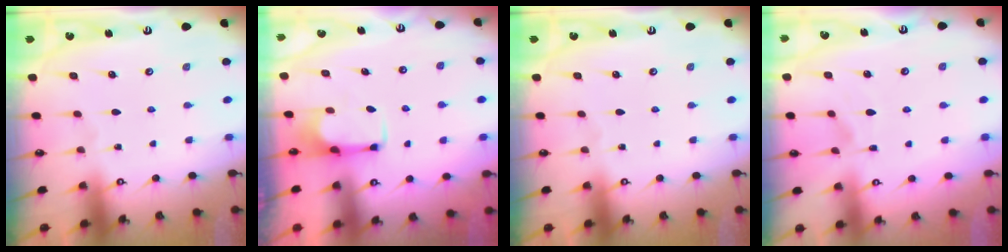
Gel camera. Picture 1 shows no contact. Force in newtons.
{"total": 2.7, "press": 2.6, "slide": 0.7}
{"total": 0.0}
{"total": 1.8, "press": 1.3, "slide": 1.3}